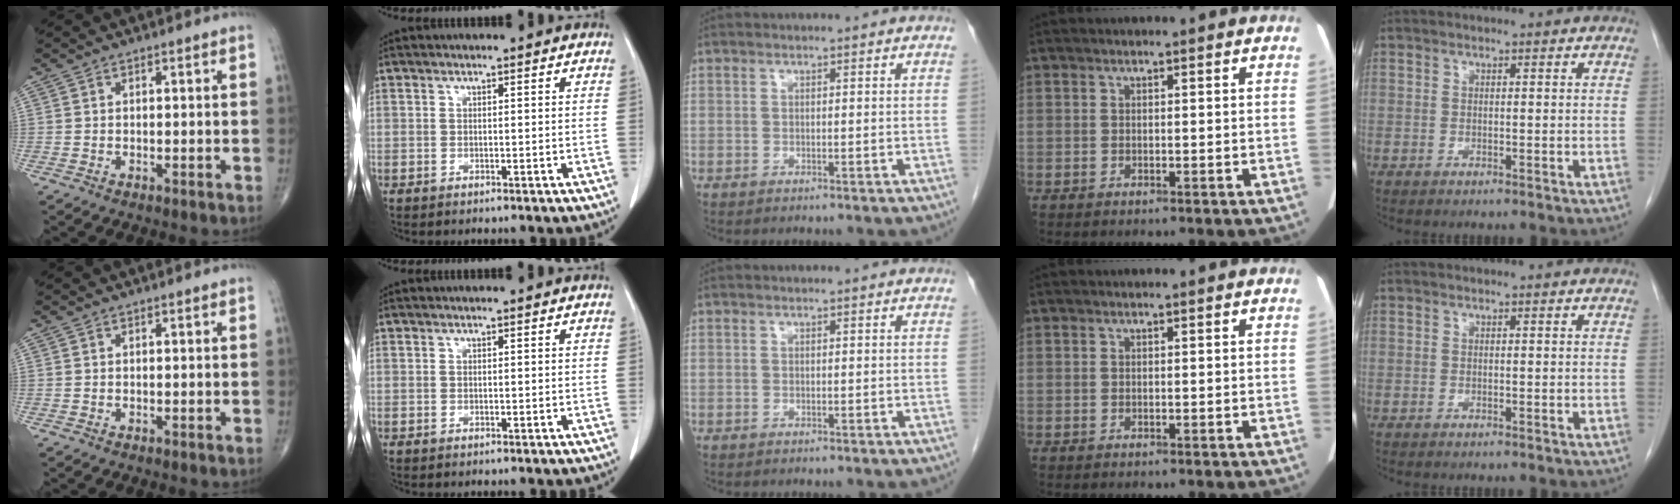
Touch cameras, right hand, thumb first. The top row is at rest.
{}